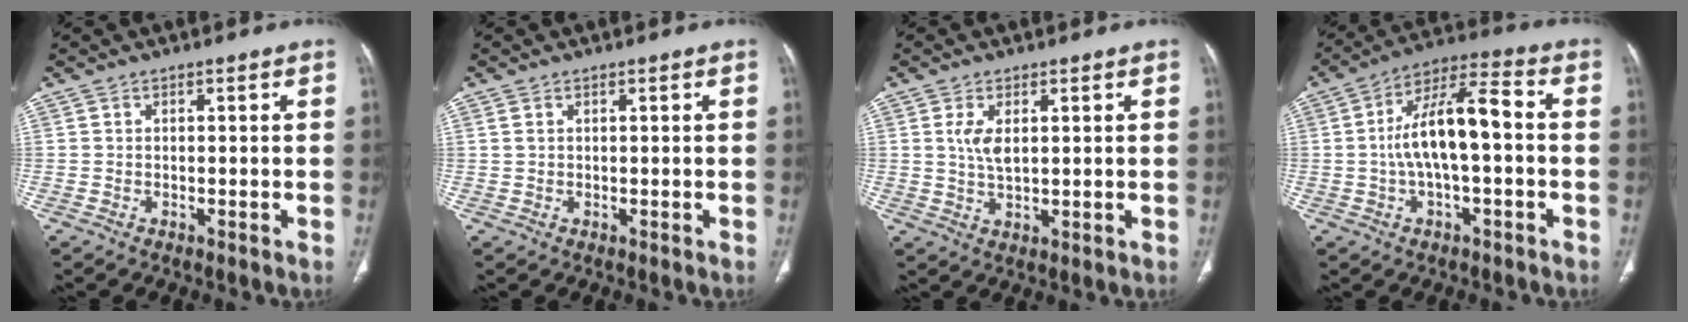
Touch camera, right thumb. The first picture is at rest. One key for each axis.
{"total": 0.9, "fx": 0.5, "fy": 0.4, "fz": 0.6, "tx": -0.016, "ty": 0.010, "tz": 0.015}
{"total": 4.3, "fx": 1.3, "fy": 1.9, "fz": 3.7, "tx": -0.073, "ty": -0.011, "tz": 0.030}
{"total": 12.9, "fx": -0.6, "fy": 4.8, "fz": 12.0, "tx": -0.224, "ty": 0.044, "tz": -0.016}